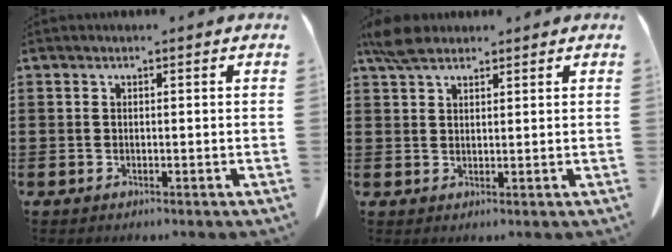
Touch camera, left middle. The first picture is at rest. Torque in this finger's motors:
{"motor_torque": [0.66, 0.60, 0.09, 0.03]}